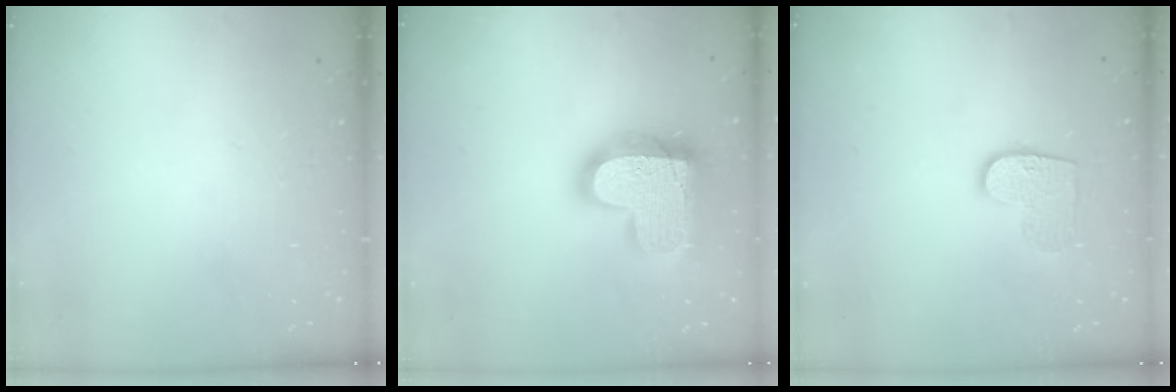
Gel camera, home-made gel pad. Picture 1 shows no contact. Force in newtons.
{"total": 21.5, "press": 21.5, "slide": 1.6}
{"total": 9.3, "press": 9.3, "slide": 0.4}